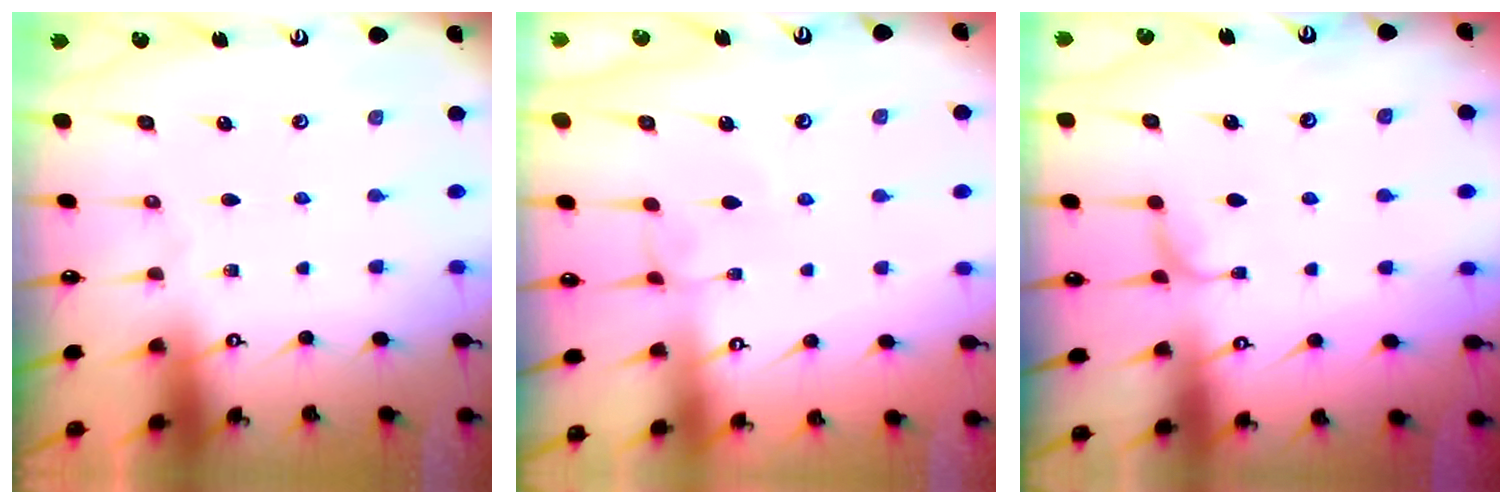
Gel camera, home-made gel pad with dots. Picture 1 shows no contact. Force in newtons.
{"total": 2.8, "press": 2.8, "slide": 0.2}
{"total": 2.3, "press": 2.3, "slide": 0.4}